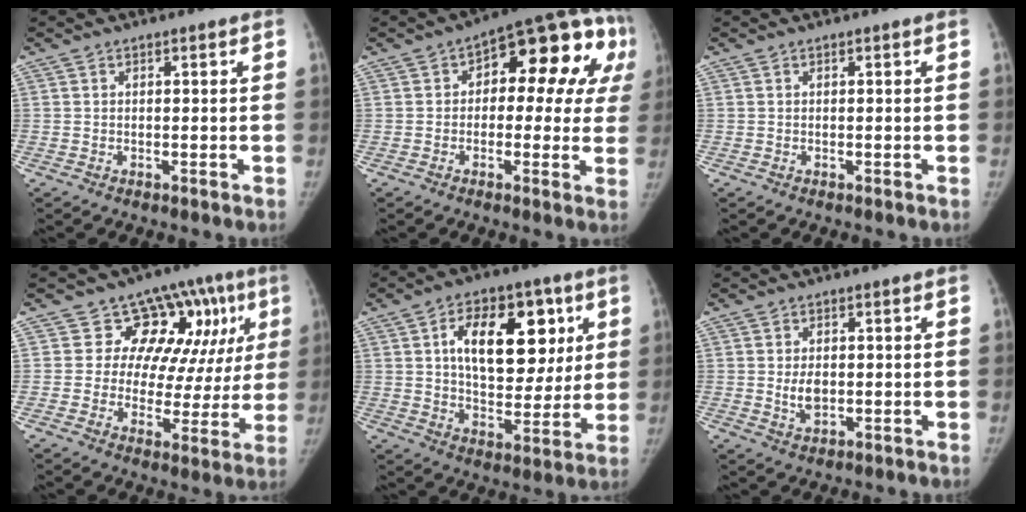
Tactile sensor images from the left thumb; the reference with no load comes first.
{"total": 18.7, "force": [4.2, 10.0, 15.2], "torque": [-0.130, 0.033, 0.039]}
{"total": 0.0}
{"total": 14.7, "force": [6.0, 10.4, 8.5], "torque": [-0.038, -0.005, 0.076]}
{"total": 18.9, "force": [5.5, 11.5, 14.0], "torque": [-0.161, -0.009, 0.089]}
{"total": 3.7, "force": [-0.1, 2.4, 2.9], "torque": [-0.042, -0.004, 0.002]}